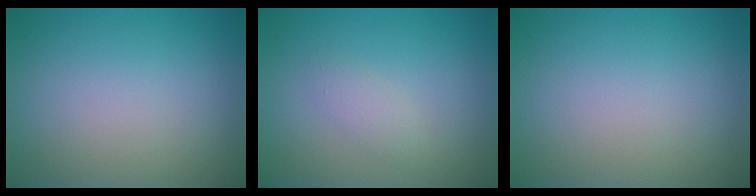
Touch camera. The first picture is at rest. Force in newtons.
{"total": 1.2, "press": 1.2, "slide": 0.0}
{"total": 0.0}